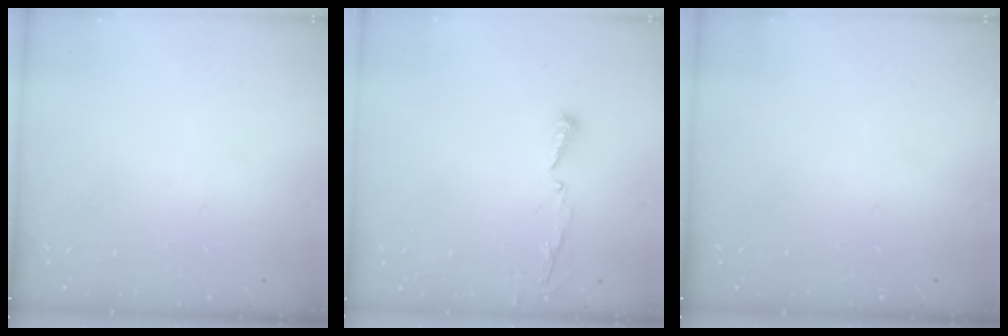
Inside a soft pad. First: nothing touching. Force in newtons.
{"total": 3.6, "press": 3.6, "slide": 0.4}
{"total": 0.0}